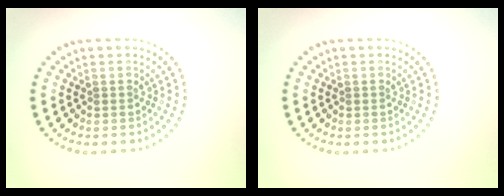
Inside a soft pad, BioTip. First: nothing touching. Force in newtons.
{"total": 0.0}